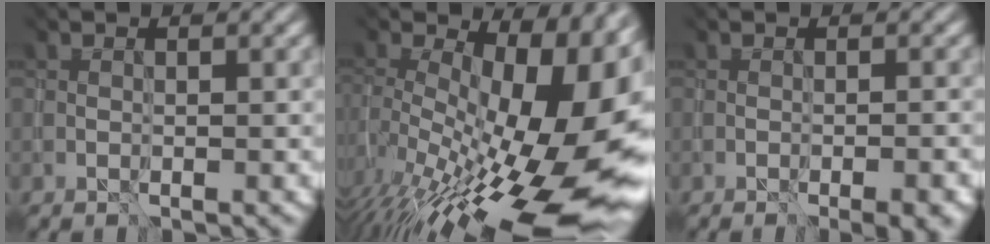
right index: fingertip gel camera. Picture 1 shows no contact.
{"total": 15.9, "force": [-3.9, 7.0, 13.7], "torque": [-0.198, -0.005, -0.037]}
{"total": 4.2, "force": [-2.1, 1.5, 3.3], "torque": [-0.006, 0.009, -0.018]}